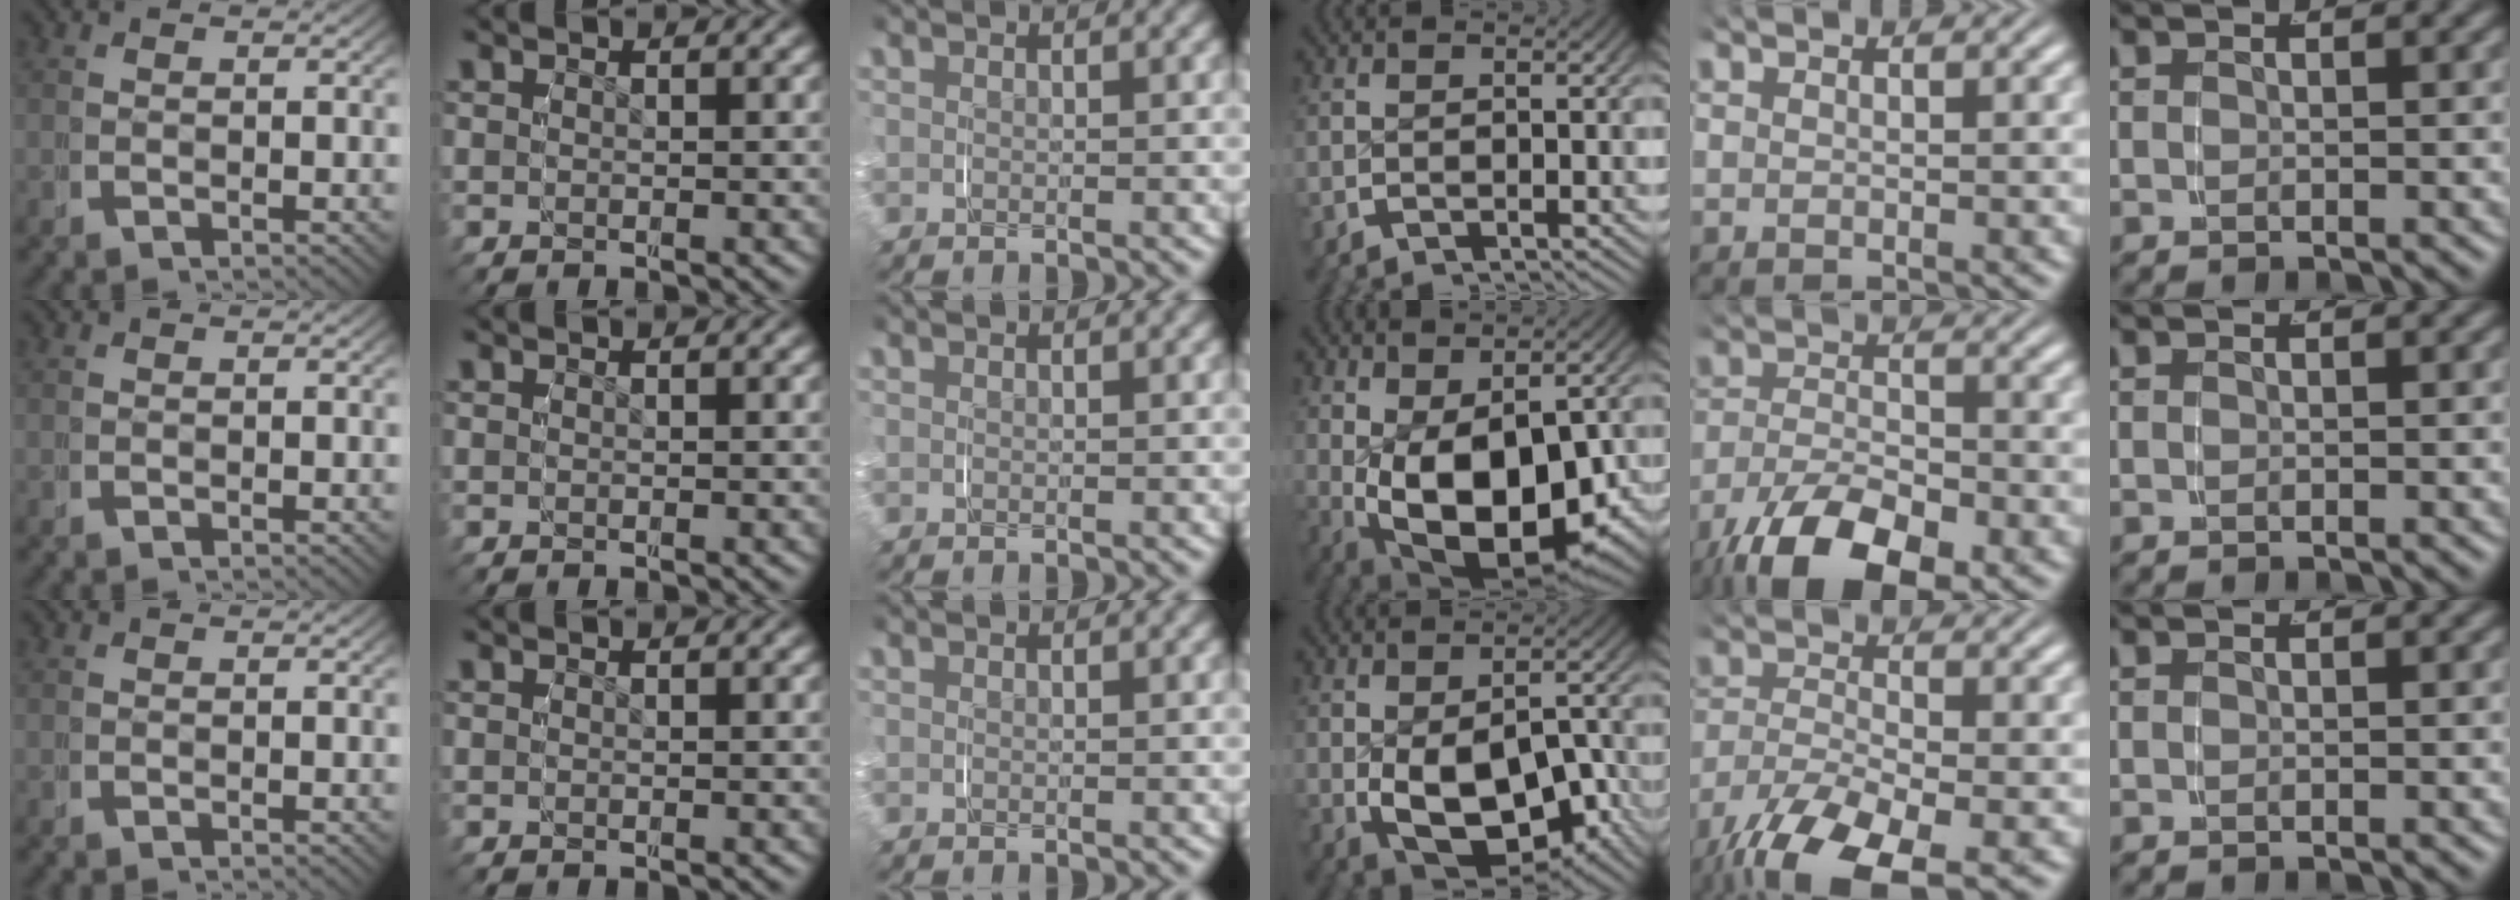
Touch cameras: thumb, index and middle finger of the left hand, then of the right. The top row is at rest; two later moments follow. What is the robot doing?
{"motion": "grasp_and_lifting", "object": "paper plate"}